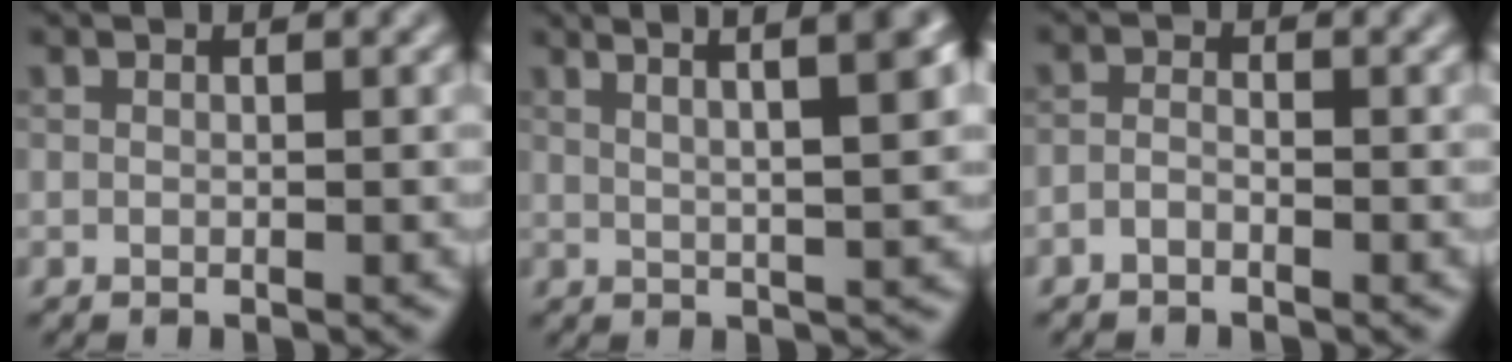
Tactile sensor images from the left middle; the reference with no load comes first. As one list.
[{"total": 7.7, "force": [3.7, 2.2, 6.4], "torque": [-0.052, 0.043, 0.023]}, {"total": 1.4, "force": [-1.3, 0.1, 0.3], "torque": [-0.011, 0.003, -0.021]}]